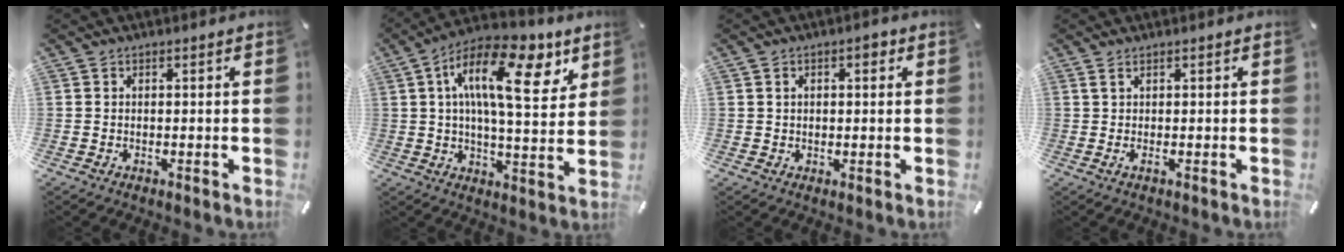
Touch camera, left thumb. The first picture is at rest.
{"total": 18.7, "force": [7.8, 7.7, 15.1], "torque": [-0.251, -0.026, 0.123]}
{"total": 2.5, "force": [0.6, 1.6, 1.8], "torque": [-0.029, 0.004, 0.007]}
{"total": 1.9, "force": [0.1, 0.1, 1.9], "torque": [-0.034, -0.007, 0.003]}